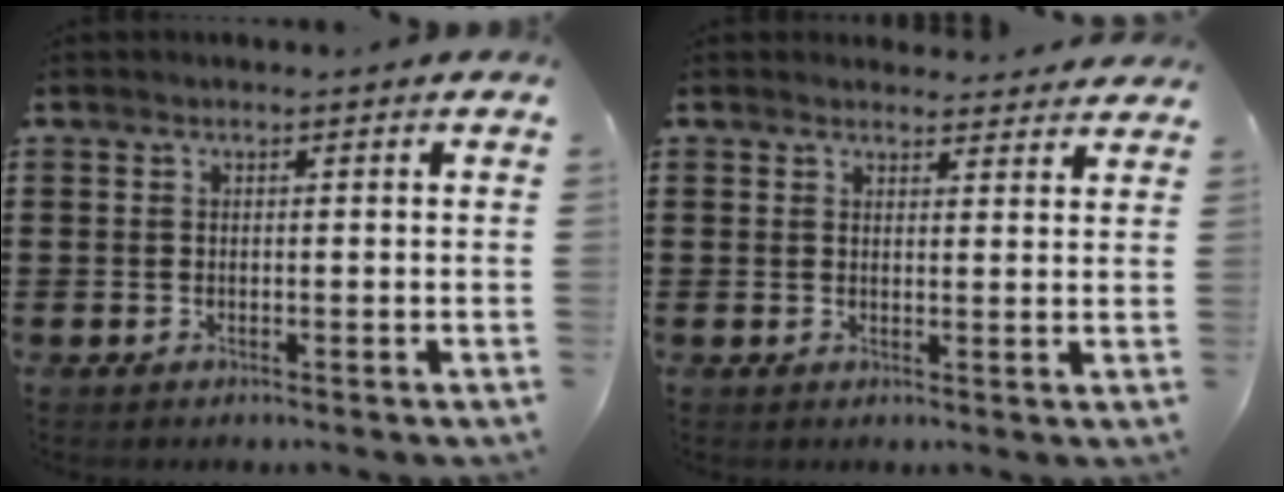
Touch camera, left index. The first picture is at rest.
{"total": 2.4, "force": [2.4, 0.5, 0.1], "torque": [0.000, -0.009, 0.044]}